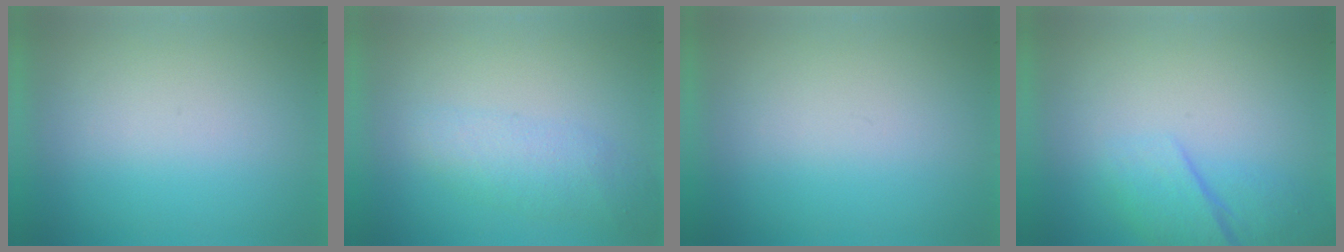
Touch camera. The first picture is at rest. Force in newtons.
{"total": 2.1}
{"total": 0.0}
{"total": 2.2}